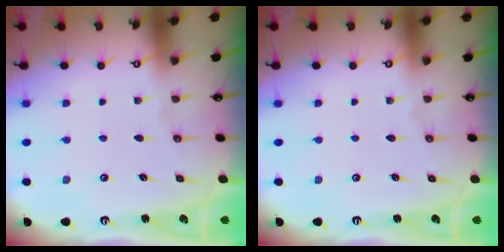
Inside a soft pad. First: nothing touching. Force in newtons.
{"total": 0.0}